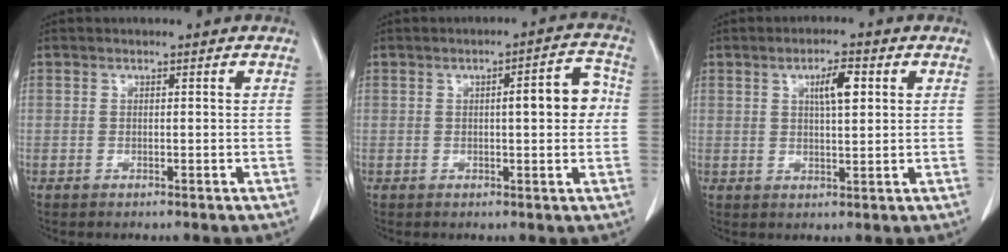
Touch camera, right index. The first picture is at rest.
{"total": 6.2, "force": [0.5, 1.4, 6.0], "torque": [-0.079, 0.018, 0.005]}
{"total": 4.7, "force": [1.6, 1.0, 4.3], "torque": [-0.073, 0.003, 0.028]}